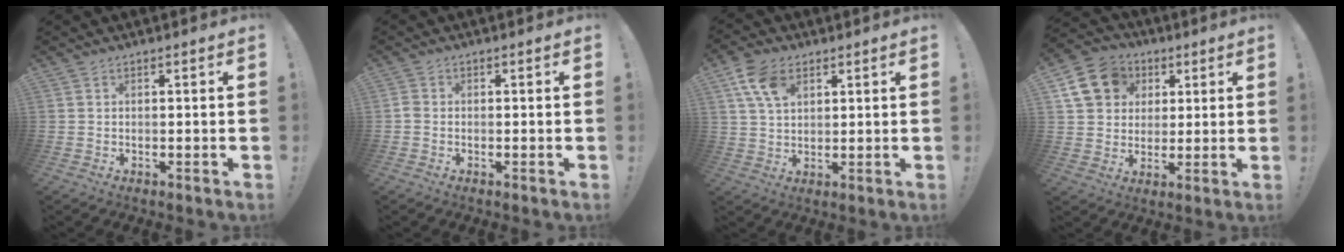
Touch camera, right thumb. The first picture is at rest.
{"total": 1.6, "force": [-0.6, 1.2, 1.0], "torque": [-0.019, 0.007, -0.009]}
{"total": 9.3, "force": [4.4, 5.8, 5.8], "torque": [-0.114, -0.003, 0.088]}
{"total": 14.3, "force": [5.1, 12.0, 5.9], "torque": [-0.080, -0.015, 0.105]}